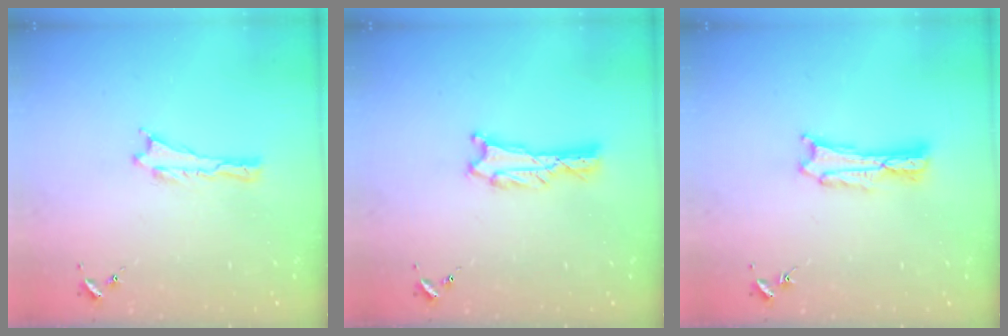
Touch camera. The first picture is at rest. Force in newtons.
{"total": 0.7, "press": 0.7, "slide": 0.1}
{"total": 1.8, "press": 1.8, "slide": 0.3}